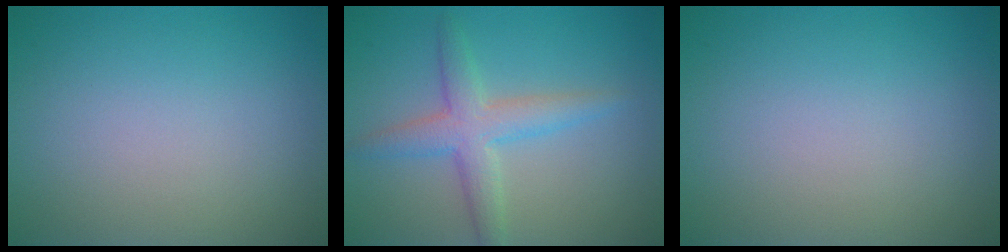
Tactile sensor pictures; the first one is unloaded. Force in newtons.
{"total": 3.8, "press": 3.8, "slide": 0.0}
{"total": 0.0}